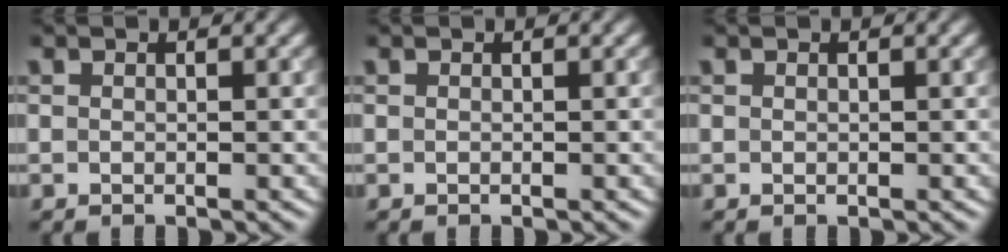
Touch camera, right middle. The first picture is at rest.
{"total": 0.0}
{"total": 0.0}